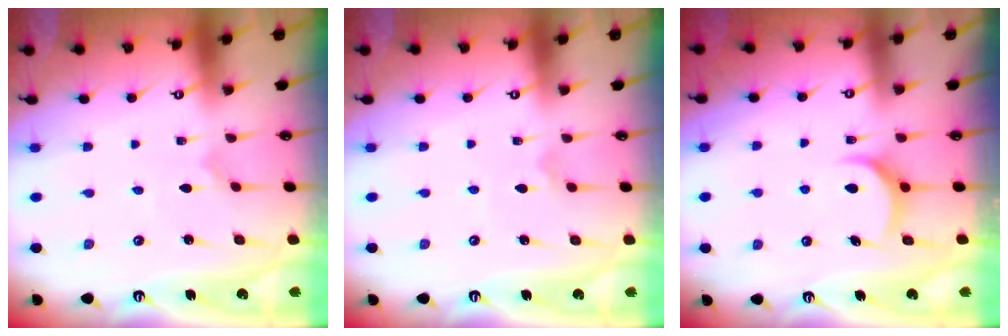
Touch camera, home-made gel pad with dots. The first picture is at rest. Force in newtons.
{"total": 2.3, "press": 2.3, "slide": 0.2}
{"total": 7.2, "press": 7.2, "slide": 0.7}